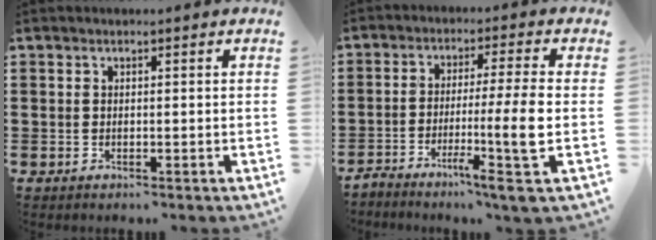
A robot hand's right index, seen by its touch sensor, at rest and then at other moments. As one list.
[{"total": 8.7, "force": [-1.9, -0.6, 8.5], "torque": [-0.141, -0.015, -0.040]}]